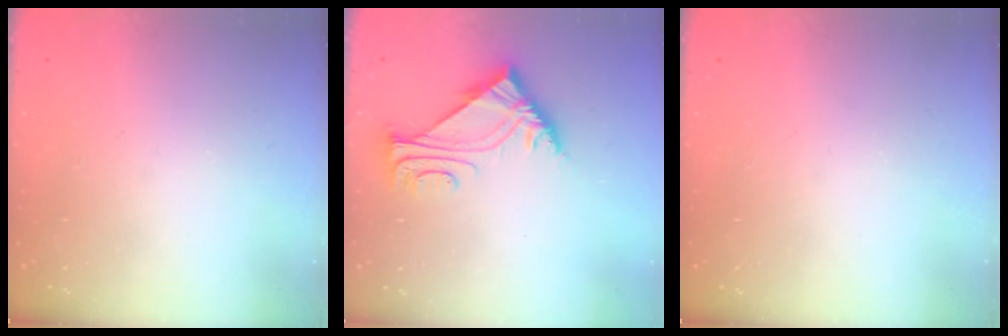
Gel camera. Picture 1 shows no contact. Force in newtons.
{"total": 6.3, "press": 6.3, "slide": 0.3}
{"total": 0.0}